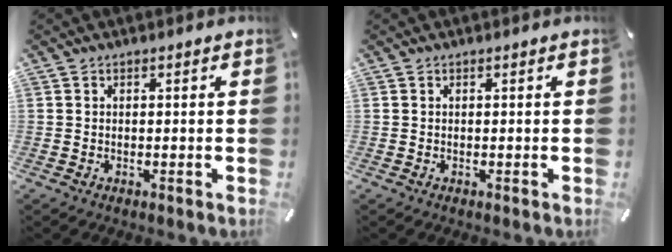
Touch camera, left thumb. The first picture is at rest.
{"total": 0.0}